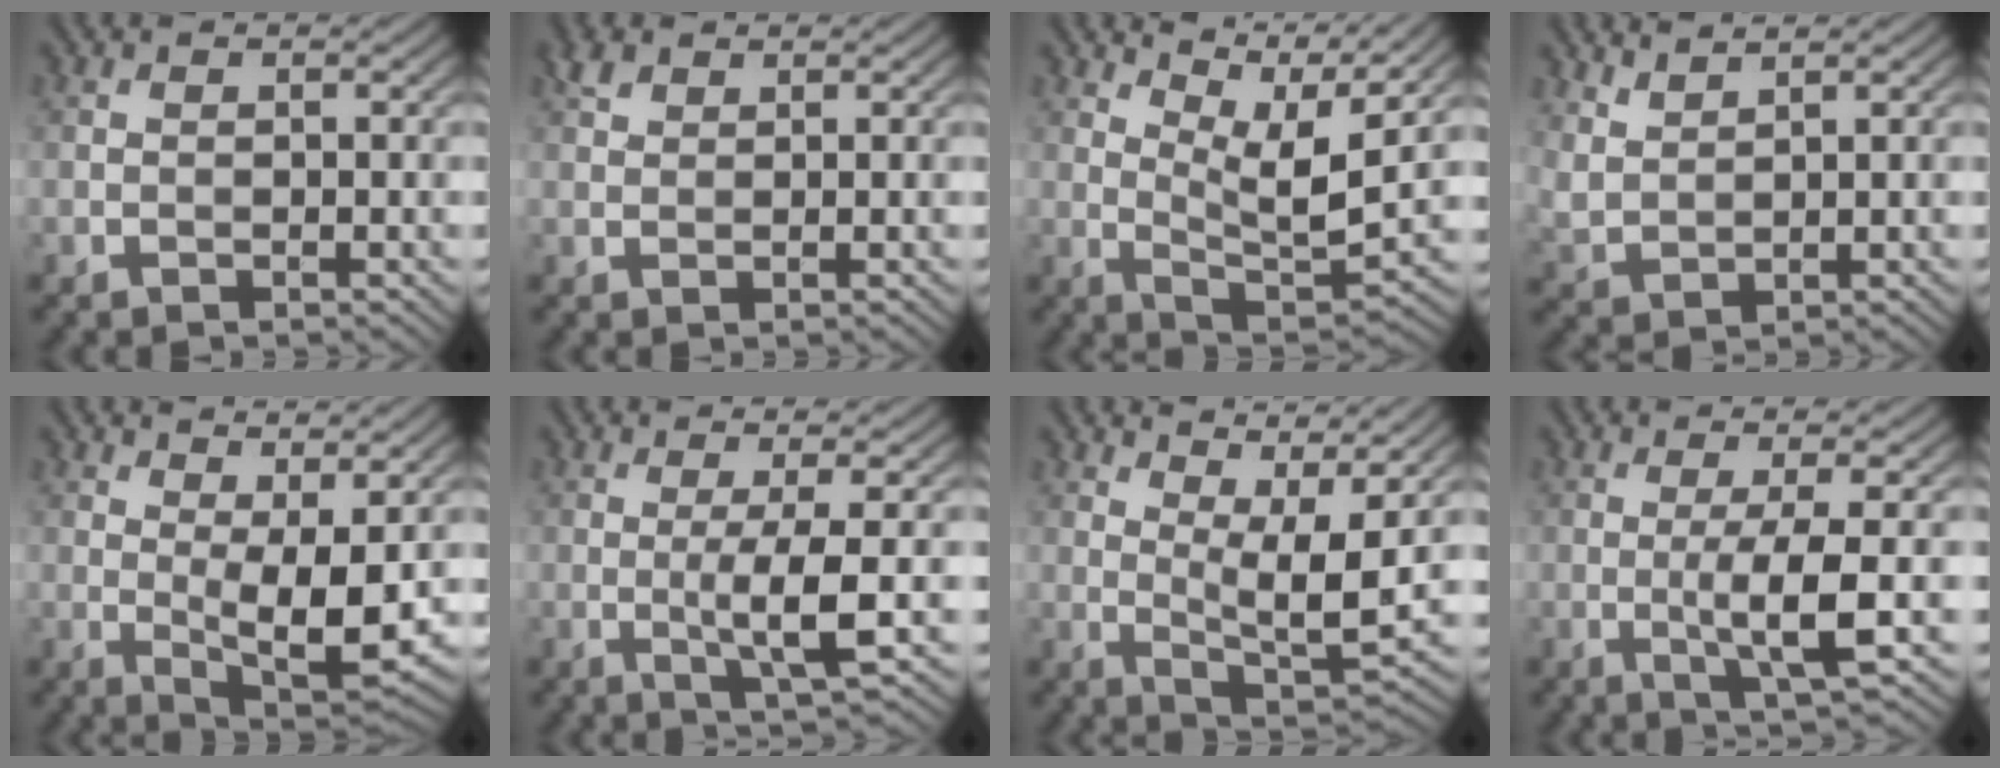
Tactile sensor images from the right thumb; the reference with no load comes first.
{"total": 1.8, "force": [1.4, 0.9, 0.8], "torque": [-0.020, 0.007, 0.029]}
{"total": 9.0, "force": [5.6, 2.4, 6.6], "torque": [-0.130, -0.007, 0.101]}
{"total": 3.6, "force": [3.2, 0.8, 1.5], "torque": [-0.044, -0.001, 0.074]}
{"total": 7.2, "force": [1.3, 2.3, 6.7], "torque": [-0.115, -0.008, 0.026]}
{"total": 4.7, "force": [-0.3, 0.4, 4.7], "torque": [-0.090, 0.002, -0.007]}
{"total": 9.2, "force": [4.6, 2.6, 7.6], "torque": [-0.137, -0.001, 0.080]}
{"total": 5.3, "force": [-0.5, 0.5, 5.2], "torque": [-0.096, 0.003, -0.013]}